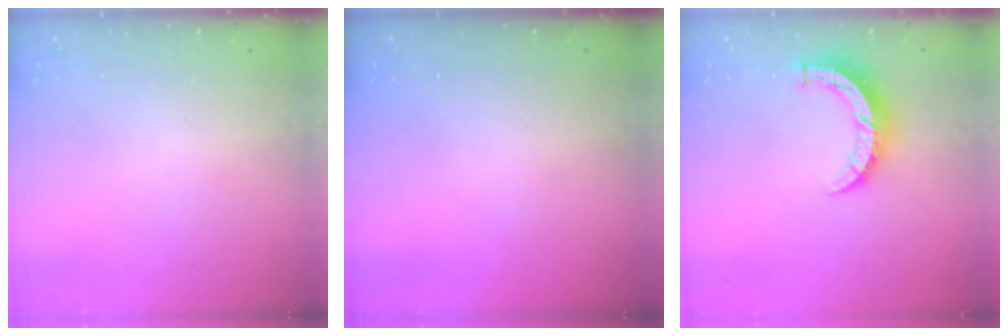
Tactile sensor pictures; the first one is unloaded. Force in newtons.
{"total": 0.0}
{"total": 7.5, "press": 7.5, "slide": 0.5}